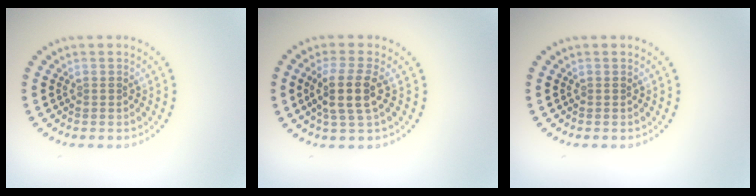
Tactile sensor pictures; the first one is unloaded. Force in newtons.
{"total": 3.3, "press": 2.9, "slide": 1.6}
{"total": 0.0}